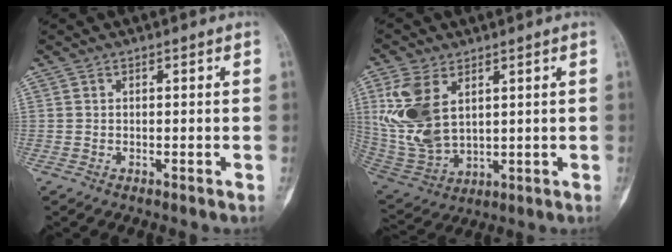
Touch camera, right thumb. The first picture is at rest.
{"total": 13.4, "force": [4.1, 8.0, 10.0], "torque": [-0.209, -0.016, 0.098]}